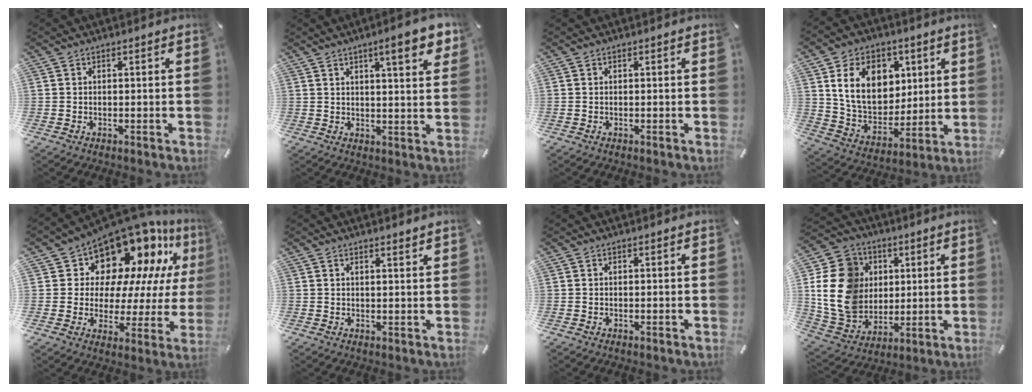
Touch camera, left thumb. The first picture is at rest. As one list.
[{"total": 9.1, "force": [5.1, 2.1, 7.2], "torque": [-0.101, -0.022, 0.077]}, {"total": 0.0}, {"total": 15.8, "force": [5.6, 12.1, 8.4], "torque": [-0.160, -0.008, 0.109]}, {"total": 15.2, "force": [11.7, 8.2, 5.3], "torque": [-0.086, -0.111, 0.197]}, {"total": 1.4, "force": [1.2, 0.0, 0.6], "torque": [-0.012, -0.003, 0.023]}, {"total": 0.0}, {"total": 17.4, "force": [1.8, 15.4, 7.8], "torque": [-0.156, 0.002, 0.038]}]